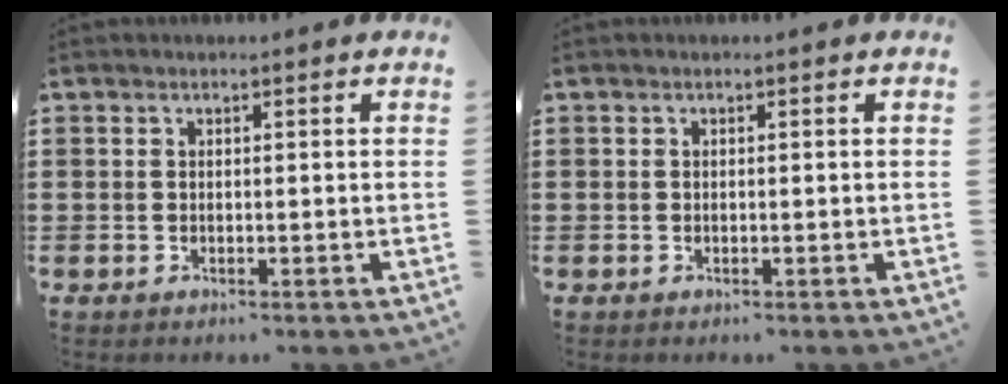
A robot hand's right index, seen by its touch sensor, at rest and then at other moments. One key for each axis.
{"total": 0.0}